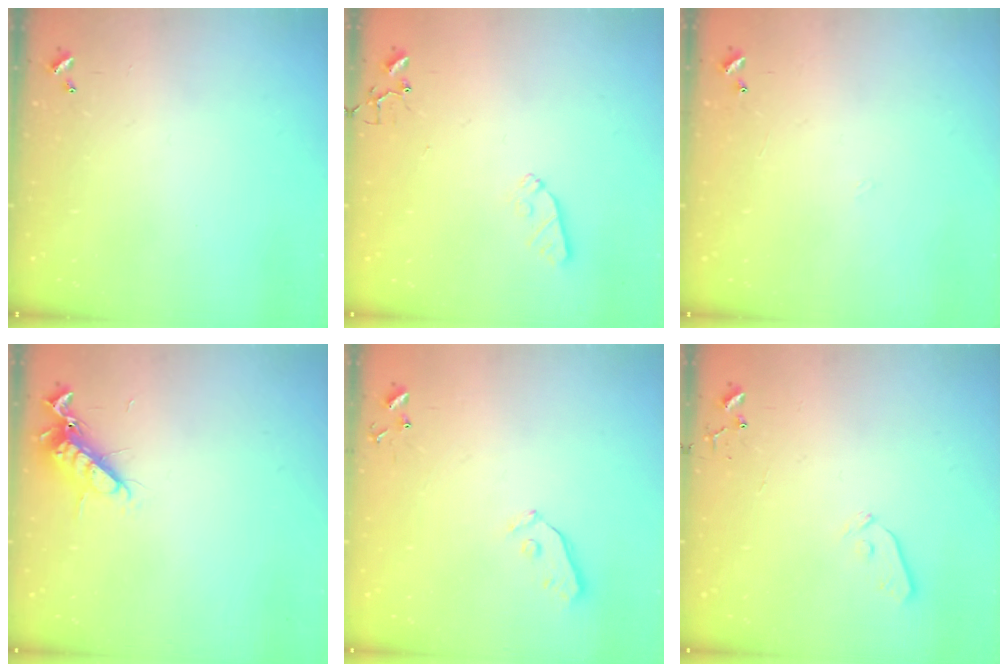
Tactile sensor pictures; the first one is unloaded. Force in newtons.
{"total": 6.2, "press": 6.2, "slide": 0.9}
{"total": 3.8, "press": 3.8, "slide": 0.5}
{"total": 11.1, "press": 11.1, "slide": 1.3}
{"total": 3.7, "press": 3.6, "slide": 0.8}
{"total": 4.4, "press": 4.3, "slide": 0.6}